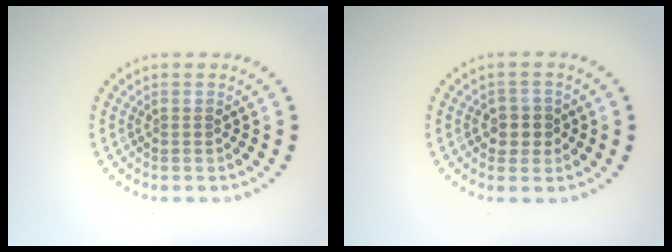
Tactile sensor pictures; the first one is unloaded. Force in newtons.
{"total": 2.2, "press": 2.1, "slide": 0.8}